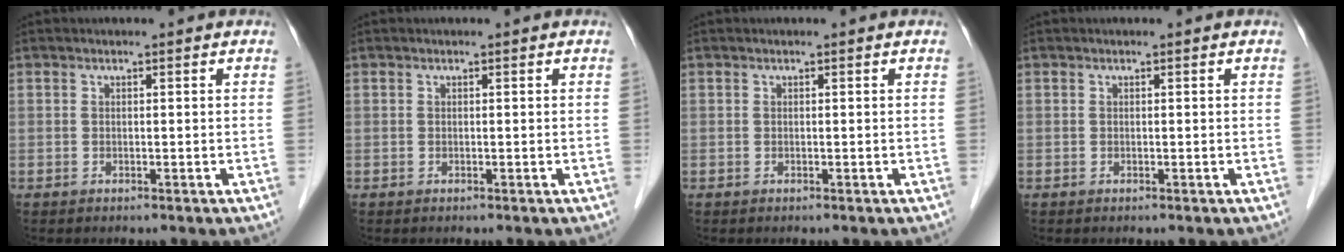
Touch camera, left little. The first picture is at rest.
{"total": 0.0}
{"total": 0.0}
{"total": 0.0}